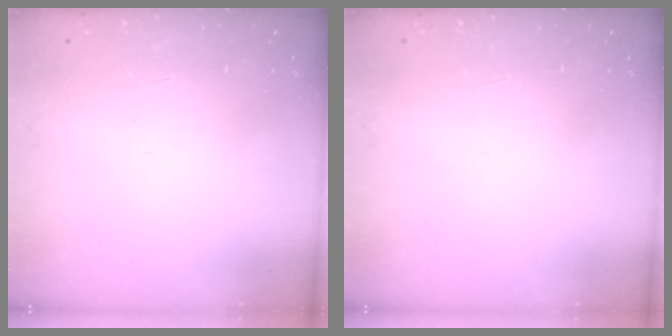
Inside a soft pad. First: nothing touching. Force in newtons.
{"total": 0.0}